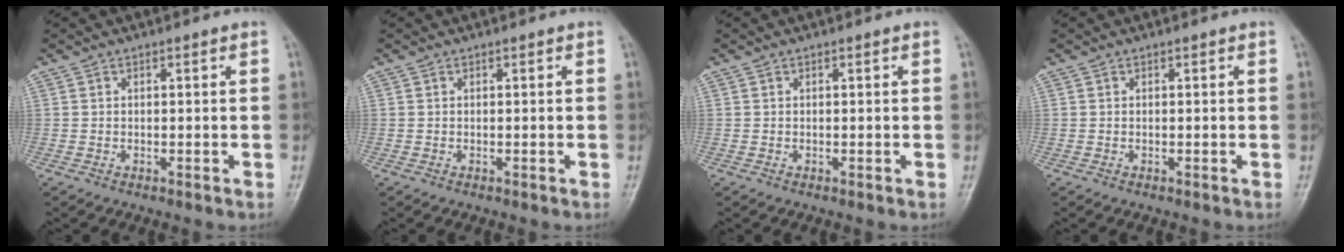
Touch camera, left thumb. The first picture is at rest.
{"total": 0.0}
{"total": 0.0}
{"total": 0.0}